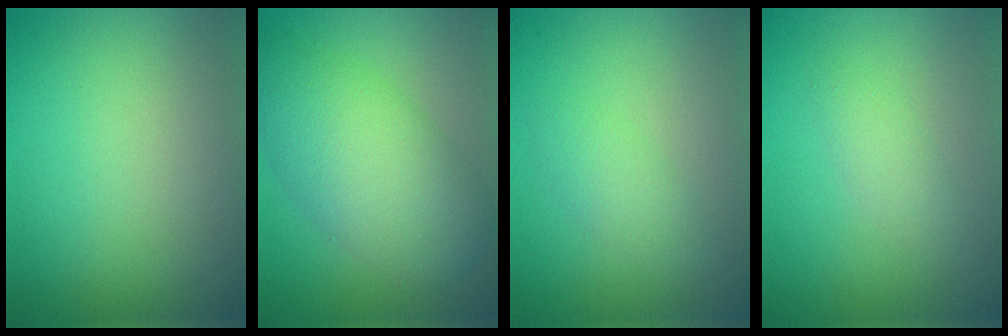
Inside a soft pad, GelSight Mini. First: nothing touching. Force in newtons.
{"total": 8.0, "press": 8.0, "slide": 0.3}
{"total": 1.9, "press": 1.9, "slide": 0.2}
{"total": 1.5, "press": 1.5, "slide": 0.1}